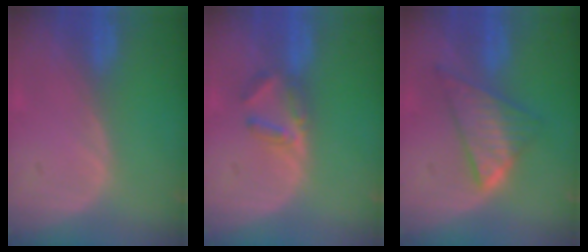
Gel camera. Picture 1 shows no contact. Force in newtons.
{"total": 3.7, "press": 3.6, "slide": 1.0}
{"total": 7.0, "press": 7.0, "slide": 0.2}